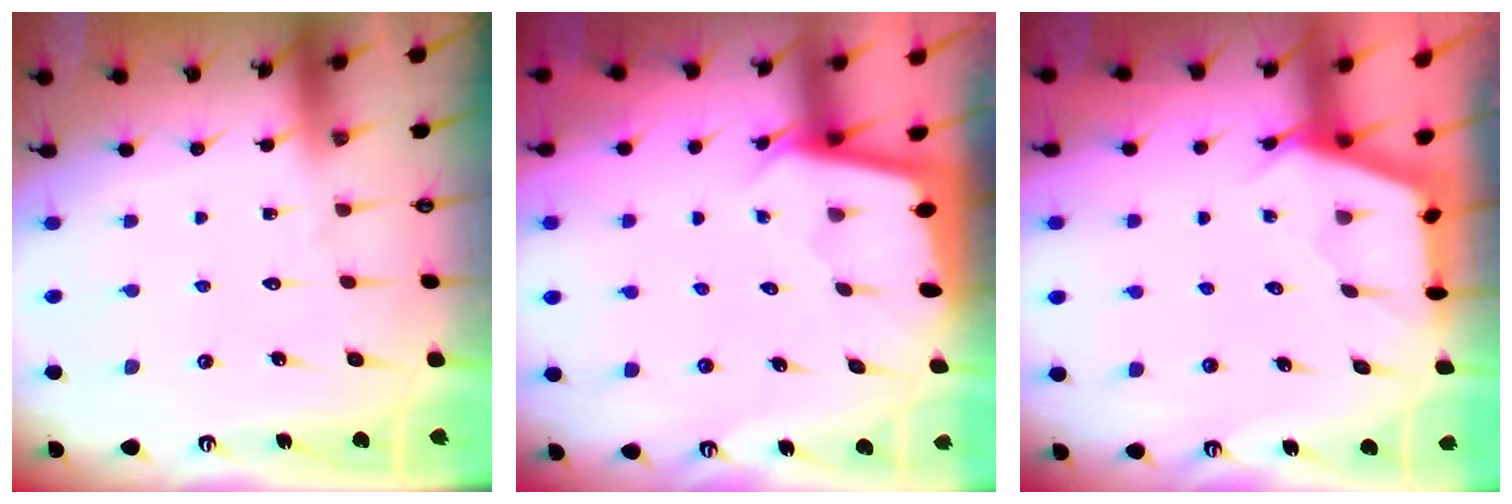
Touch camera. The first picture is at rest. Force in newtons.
{"total": 1.8, "press": 1.8, "slide": 0.1}
{"total": 2.8, "press": 2.8, "slide": 0.4}